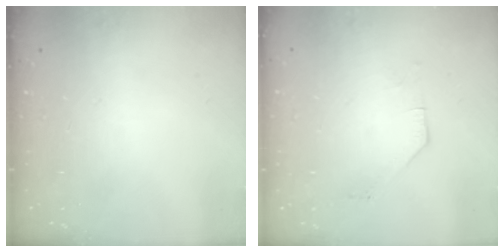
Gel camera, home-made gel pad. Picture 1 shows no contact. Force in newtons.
{"total": 1.0, "press": 0.9, "slide": 0.2}